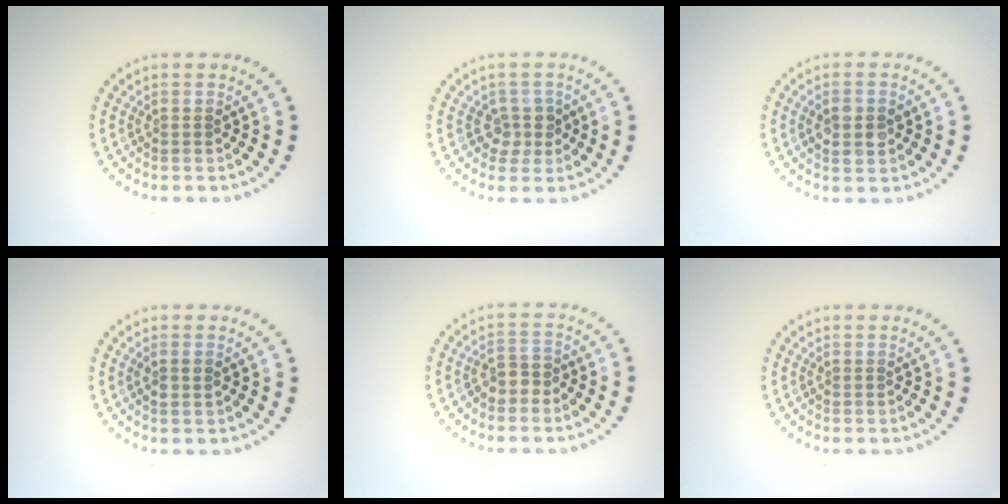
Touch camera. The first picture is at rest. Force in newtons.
{"total": 2.0, "press": 1.6, "slide": 1.2}
{"total": 2.1, "press": 2.1, "slide": 0.2}
{"total": 1.0, "press": 1.0, "slide": 0.3}
{"total": 1.7, "press": 1.5, "slide": 0.8}
{"total": 0.0}